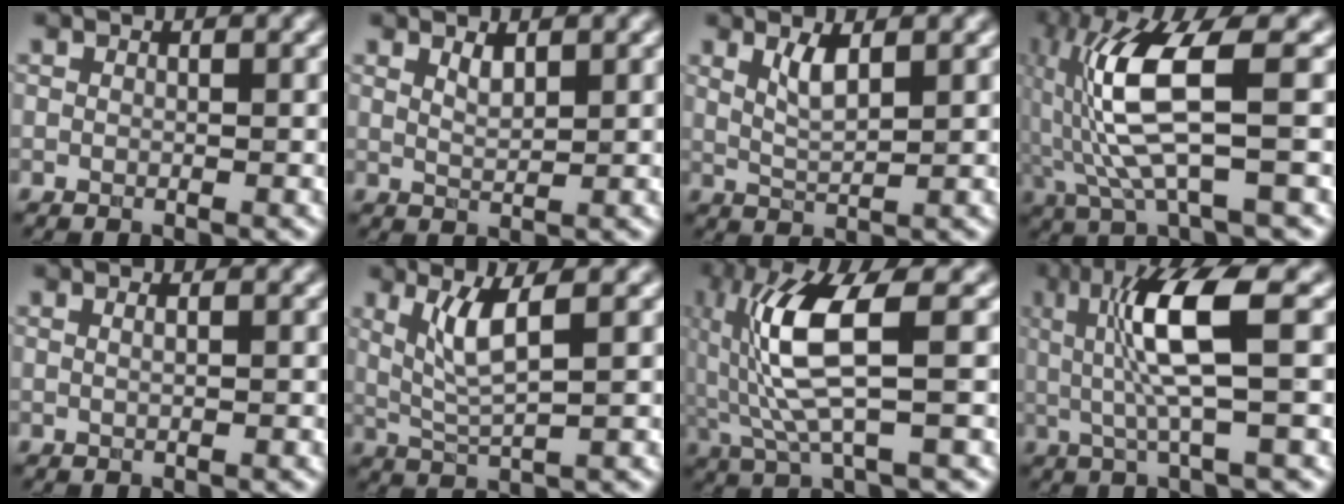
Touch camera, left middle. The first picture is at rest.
{"total": 1.2, "force": [0.8, 0.4, 0.9], "torque": [-0.020, -0.002, 0.018]}
{"total": 2.4, "force": [1.1, 0.7, 2.0], "torque": [-0.039, -0.005, 0.026]}
{"total": 8.6, "force": [0.0, 2.1, 8.3], "torque": [-0.186, 0.003, 0.009]}
{"total": 1.4, "force": [0.5, 0.8, 1.0], "torque": [-0.001, -0.002, -0.009]}
{"total": 3.9, "force": [1.2, 0.8, 3.6], "torque": [-0.078, -0.004, 0.032]}
{"total": 8.1, "force": [0.7, 2.1, 7.8], "torque": [-0.169, -0.003, 0.023]}
{"total": 6.8, "force": [0.9, 1.2, 6.6], "torque": [-0.134, 0.000, 0.023]}